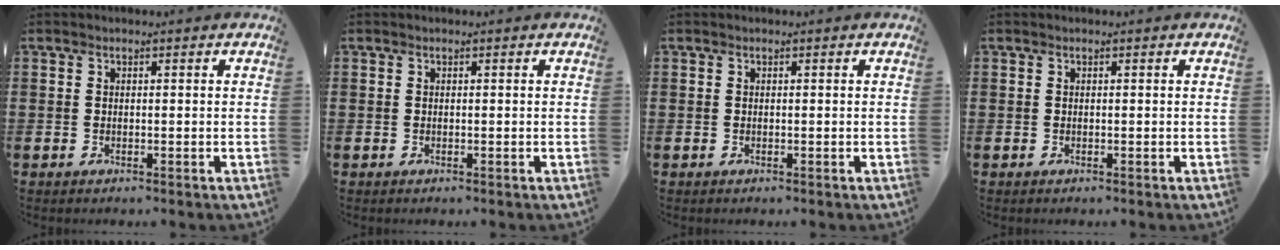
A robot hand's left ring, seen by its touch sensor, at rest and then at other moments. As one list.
[{"total": 0.0}, {"total": 0.0}, {"total": 0.0}]